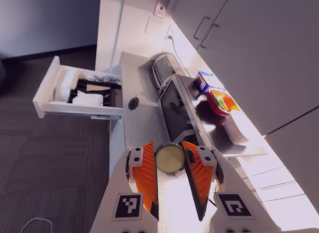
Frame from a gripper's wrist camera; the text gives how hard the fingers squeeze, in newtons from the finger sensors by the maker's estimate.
{"total": 10.9, "left": 11.0, "right": 10.7}